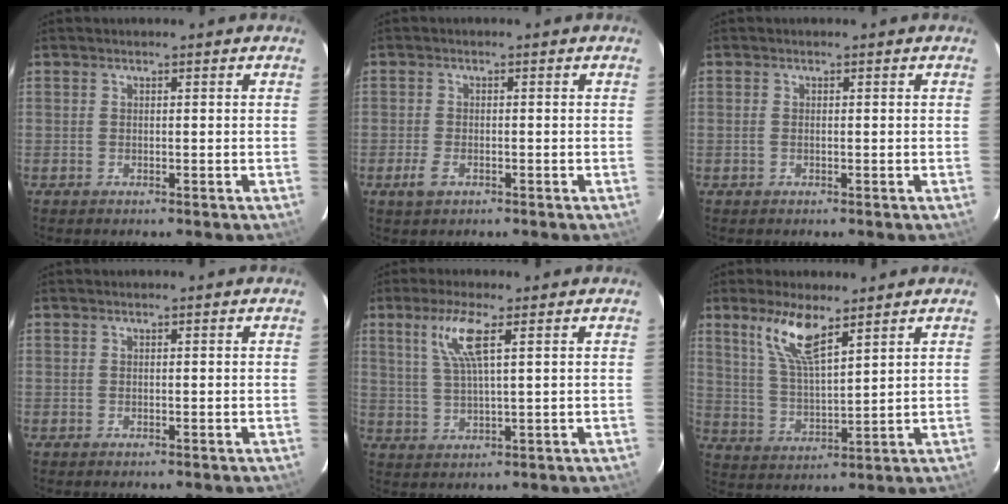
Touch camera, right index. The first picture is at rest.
{"total": 2.9, "force": [-1.5, 1.5, 2.0], "torque": [-0.046, -0.002, -0.027]}
{"total": 0.7, "force": [-0.2, 0.4, 0.5], "torque": [-0.012, 0.000, -0.004]}
{"total": 0.0}
{"total": 6.8, "force": [2.9, 0.6, 6.1], "torque": [-0.124, 0.001, 0.062]}
{"total": 9.3, "force": [6.0, 2.3, 6.8], "torque": [-0.135, 0.002, 0.125]}